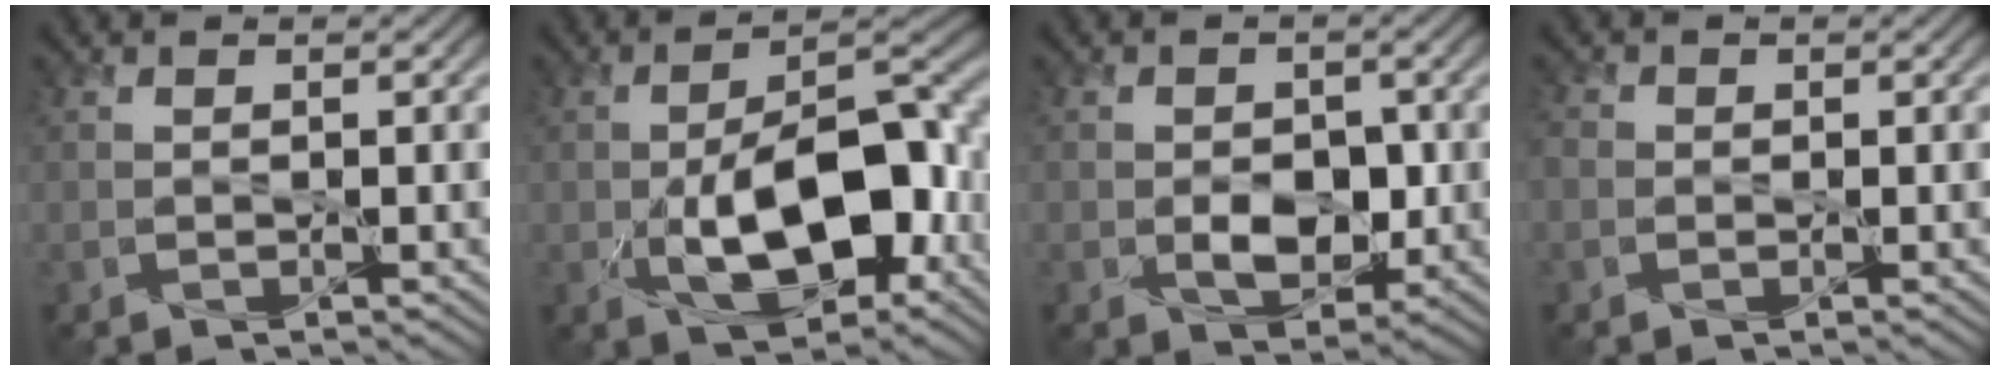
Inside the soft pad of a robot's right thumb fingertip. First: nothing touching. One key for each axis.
{"total": 12.8, "fx": -3.0, "fy": 6.5, "fz": 10.6, "tx": -0.178, "ty": -0.007, "tz": -0.048}
{"total": 5.0, "fx": -0.9, "fy": 3.4, "fz": 3.5, "tx": -0.059, "ty": -0.013, "tz": -0.012}
{"total": 1.4, "fx": -0.2, "fy": 1.3, "fz": 0.5, "tx": -0.010, "ty": -0.004, "tz": -0.005}